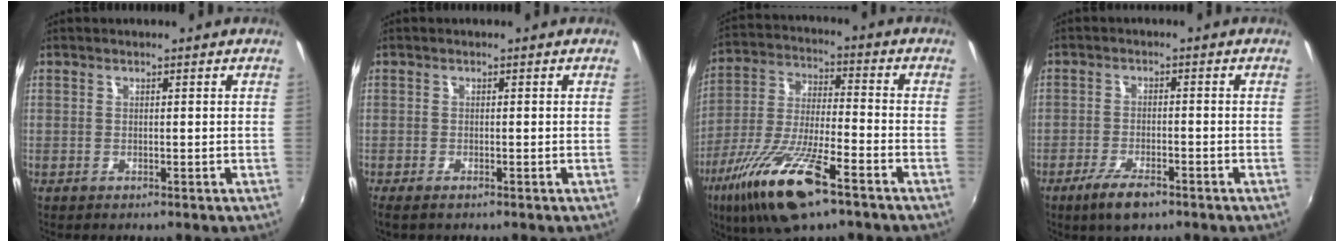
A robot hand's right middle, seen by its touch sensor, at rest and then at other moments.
{"total": 2.2, "force": [-1.6, 0.5, 1.4], "torque": [-0.027, -0.011, -0.027]}
{"total": 17.8, "force": [-10.4, 4.5, 13.7], "torque": [-0.283, -0.042, -0.197]}
{"total": 6.1, "force": [-4.2, 1.9, 4.1], "torque": [-0.100, -0.016, -0.076]}